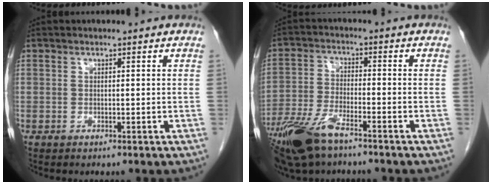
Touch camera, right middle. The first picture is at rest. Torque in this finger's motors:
{"motor_torque": [1.20, -0.94, 0.65, 0.21]}